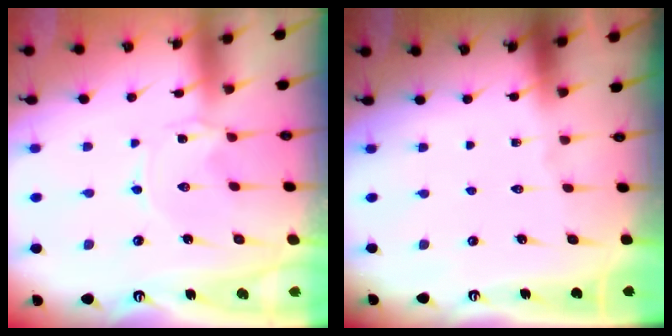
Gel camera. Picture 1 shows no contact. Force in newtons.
{"total": 0.0}